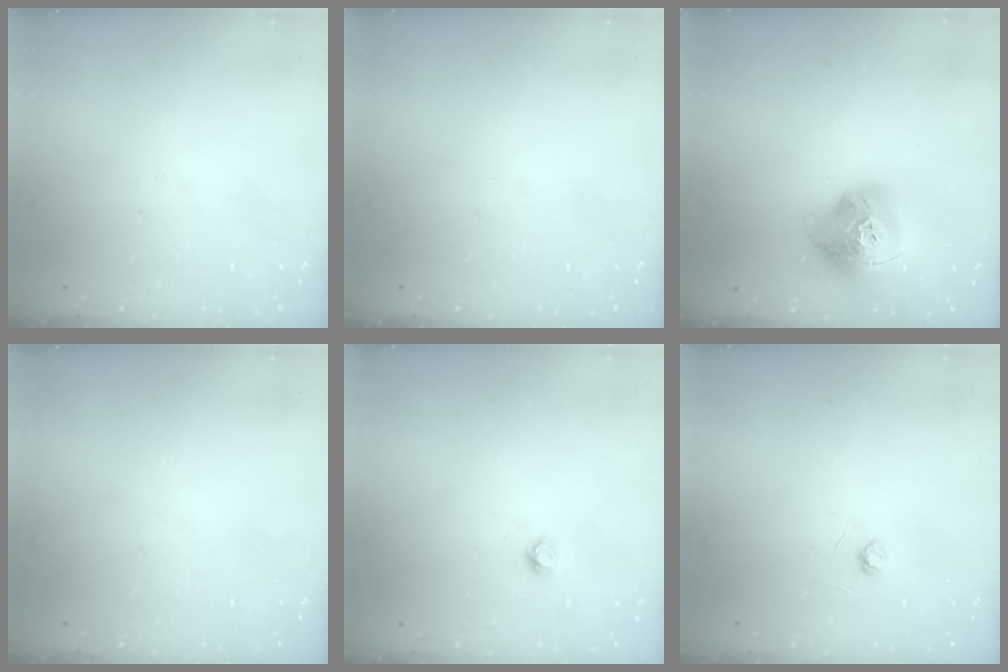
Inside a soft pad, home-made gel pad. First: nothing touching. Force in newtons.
{"total": 0.0}
{"total": 17.6, "press": 17.6, "slide": 1.6}
{"total": 0.0}
{"total": 3.7, "press": 3.7, "slide": 0.4}
{"total": 2.6, "press": 2.6, "slide": 0.3}